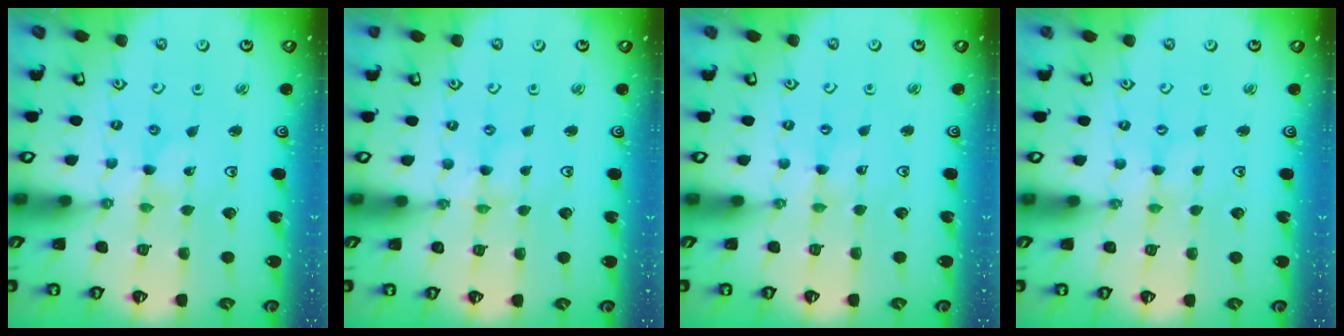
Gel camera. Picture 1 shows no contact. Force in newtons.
{"total": 0.0}
{"total": 1.0, "press": 1.0, "slide": 0.2}
{"total": 0.0}